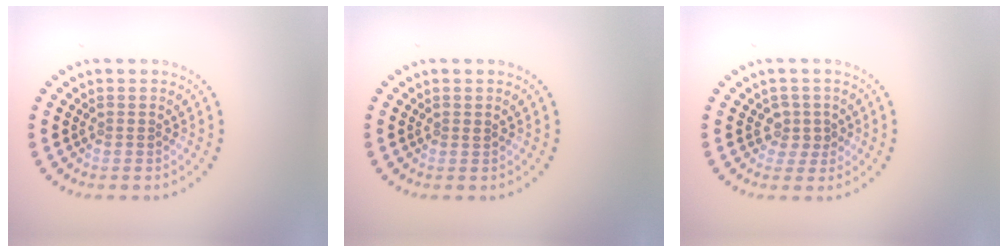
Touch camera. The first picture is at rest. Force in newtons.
{"total": 0.5, "press": 0.5, "slide": 0.2}
{"total": 1.7, "press": 1.3, "slide": 1.1}